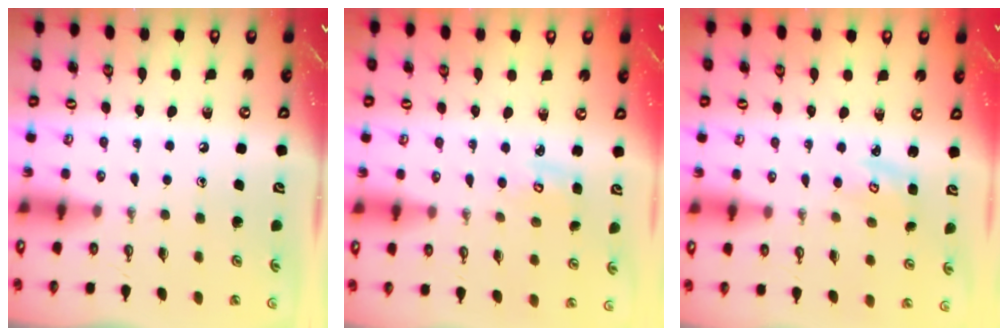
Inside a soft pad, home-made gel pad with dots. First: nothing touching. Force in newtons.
{"total": 3.2, "press": 3.2, "slide": 0.2}
{"total": 2.9, "press": 2.8, "slide": 0.4}